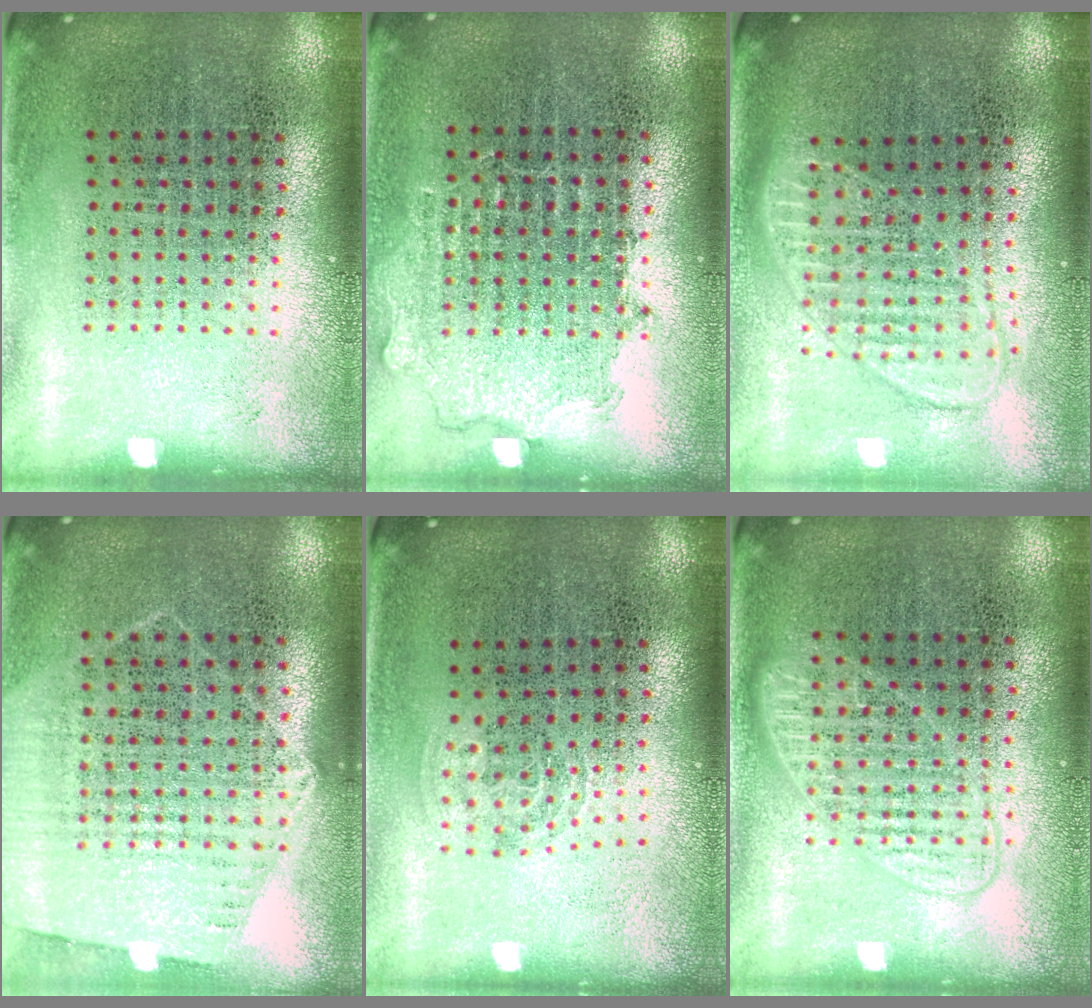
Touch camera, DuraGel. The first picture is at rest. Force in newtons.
{"total": 0.8, "press": 0.7, "slide": 0.3}
{"total": 1.8, "press": 1.5, "slide": 1.0}
{"total": 1.2, "press": 1.1, "slide": 0.4}
{"total": 0.9, "press": 0.6, "slide": 0.7}
{"total": 1.4, "press": 1.4, "slide": 0.3}